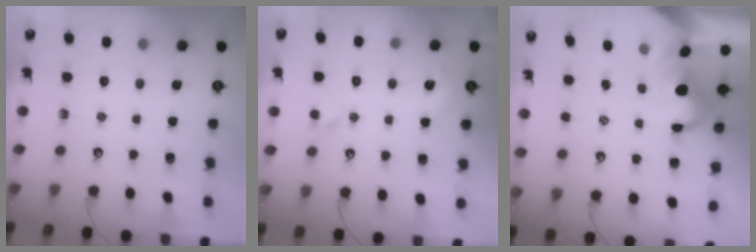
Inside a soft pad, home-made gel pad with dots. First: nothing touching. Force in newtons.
{"total": 4.4, "press": 4.3, "slide": 0.7}
{"total": 3.0, "press": 2.8, "slide": 1.0}